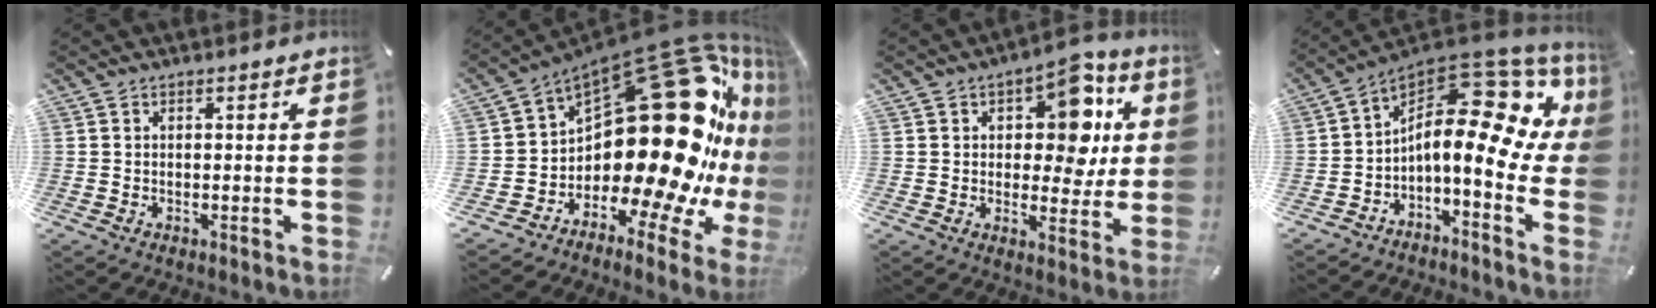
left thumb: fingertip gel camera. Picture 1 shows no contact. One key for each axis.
{"total": 39.9, "fx": 7.5, "fy": 18.4, "fz": 34.6, "tx": -0.439, "ty": -0.149, "tz": 0.187}
{"total": 13.5, "fx": 4.8, "fy": 8.3, "fz": 9.5, "tx": -0.108, "ty": -0.032, "tz": 0.076}
{"total": 19.4, "fx": 3.9, "fy": 9.4, "fz": 16.6, "tx": -0.265, "ty": -0.049, "tz": 0.066}